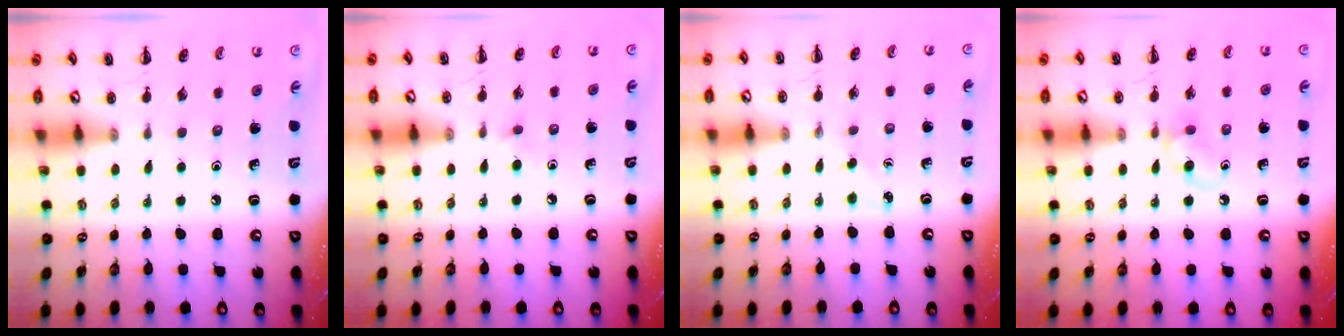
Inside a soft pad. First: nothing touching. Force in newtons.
{"total": 3.9, "press": 3.7, "slide": 1.4}
{"total": 2.8, "press": 2.7, "slide": 0.8}
{"total": 5.3, "press": 5.0, "slide": 1.8}